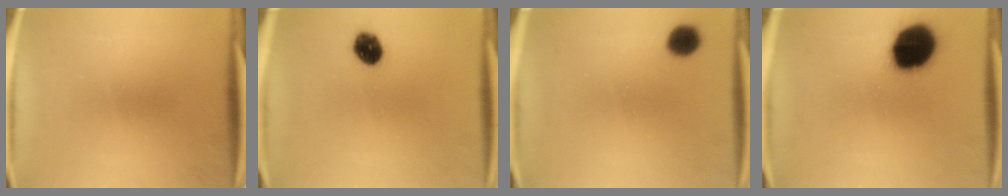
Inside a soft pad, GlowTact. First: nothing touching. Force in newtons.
{"total": 6.0}
{"total": 4.8}
{"total": 16.1}